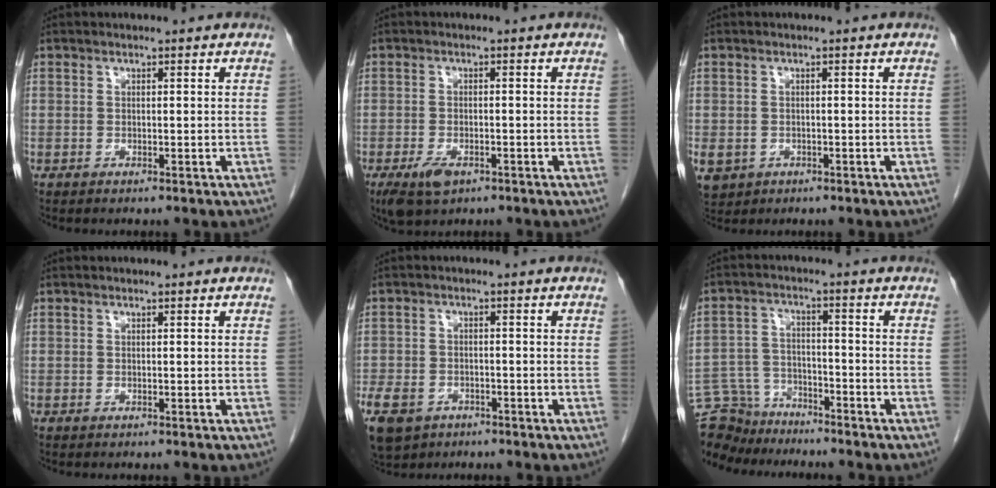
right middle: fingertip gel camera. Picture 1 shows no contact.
{"total": 4.5, "force": [-2.6, 2.2, 3.0], "torque": [-0.062, -0.006, -0.038]}
{"total": 6.5, "force": [-2.7, 5.5, 2.1], "torque": [-0.062, -0.003, -0.034]}
{"total": 0.0}
{"total": 14.0, "force": [-7.3, 10.6, 5.7], "torque": [-0.177, -0.009, -0.105]}
{"total": 10.7, "force": [-9.8, 4.3, 0.7], "torque": [-0.028, 0.023, -0.172]}